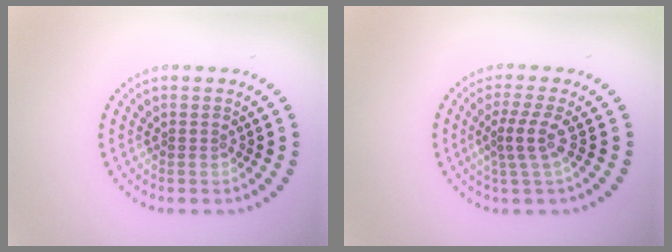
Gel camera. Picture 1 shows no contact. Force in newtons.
{"total": 2.5, "press": 1.6, "slide": 2.0}